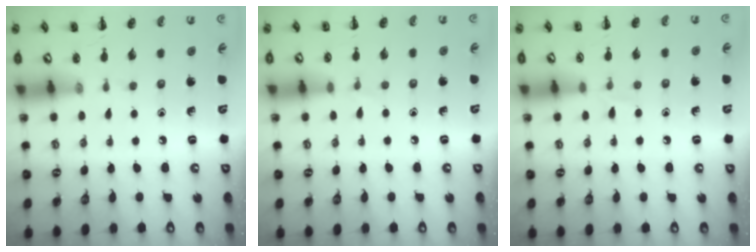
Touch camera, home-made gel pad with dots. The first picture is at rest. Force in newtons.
{"total": 3.5, "press": 3.3, "slide": 1.0}
{"total": 4.2, "press": 3.9, "slide": 1.5}